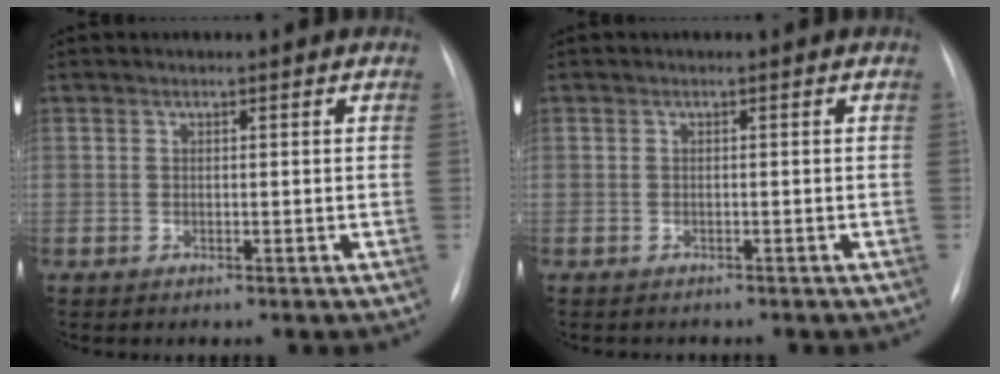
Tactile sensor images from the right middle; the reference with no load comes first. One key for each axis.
{"total": 1.4, "fx": -1.3, "fy": 0.5, "fz": 0.3, "tx": -0.008, "ty": -0.002, "tz": -0.015}